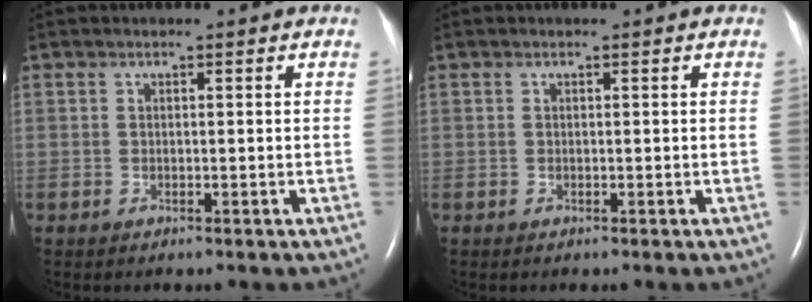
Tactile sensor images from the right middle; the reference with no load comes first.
{"total": 0.0}